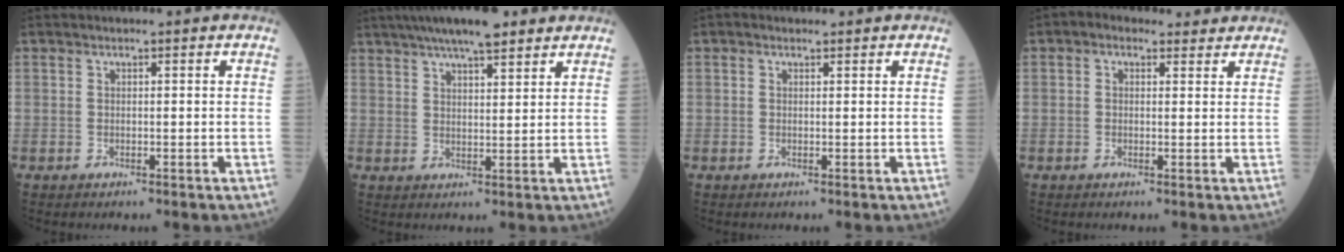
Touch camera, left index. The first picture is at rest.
{"total": 11.0, "force": [8.6, 2.0, 6.6], "torque": [-0.105, 0.026, 0.134]}
{"total": 0.8, "force": [0.5, 0.6, 0.3], "torque": [-0.007, 0.003, 0.004]}
{"total": 4.1, "force": [2.8, 2.5, 1.6], "torque": [-0.024, 0.025, 0.043]}